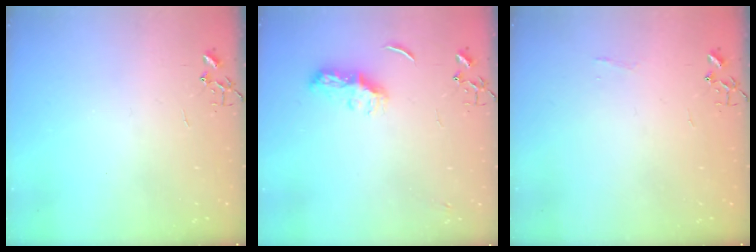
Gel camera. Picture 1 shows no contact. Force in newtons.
{"total": 8.1, "press": 8.1, "slide": 0.6}
{"total": 3.7, "press": 3.7, "slide": 0.4}